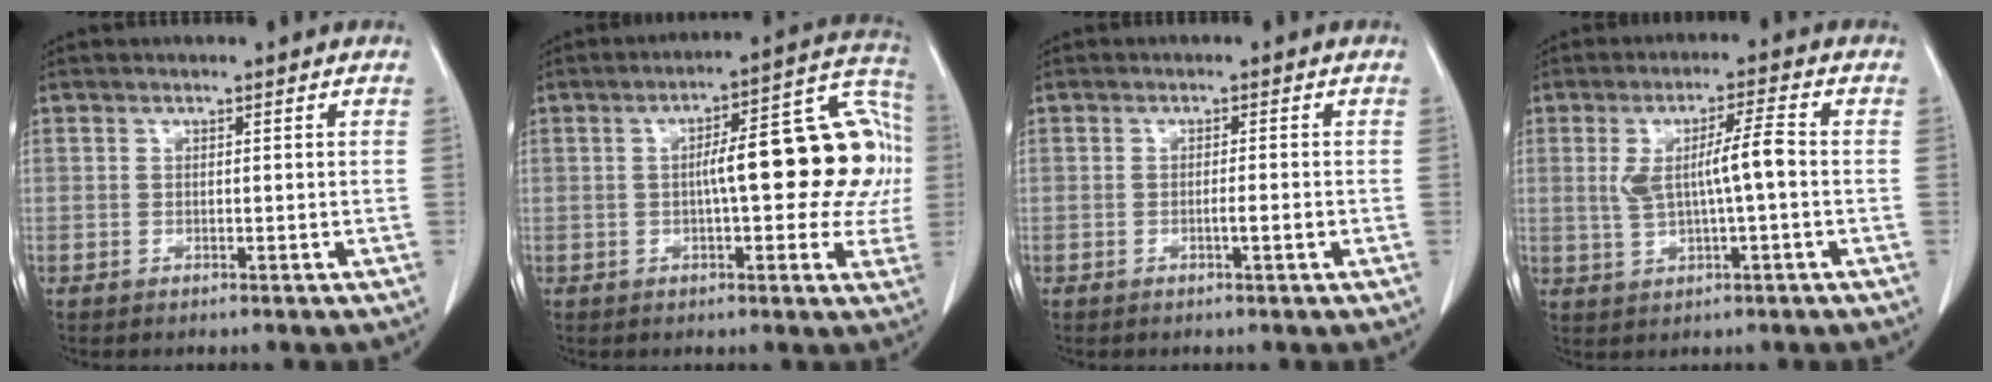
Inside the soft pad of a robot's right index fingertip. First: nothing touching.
{"total": 17.8, "force": [1.3, 5.1, 17.0], "torque": [-0.214, 0.050, 0.016]}
{"total": 1.5, "force": [-0.5, 0.1, 1.4], "torque": [-0.024, 0.001, -0.009]}
{"total": 6.8, "force": [0.1, 0.9, 6.8], "torque": [-0.124, 0.010, 0.004]}